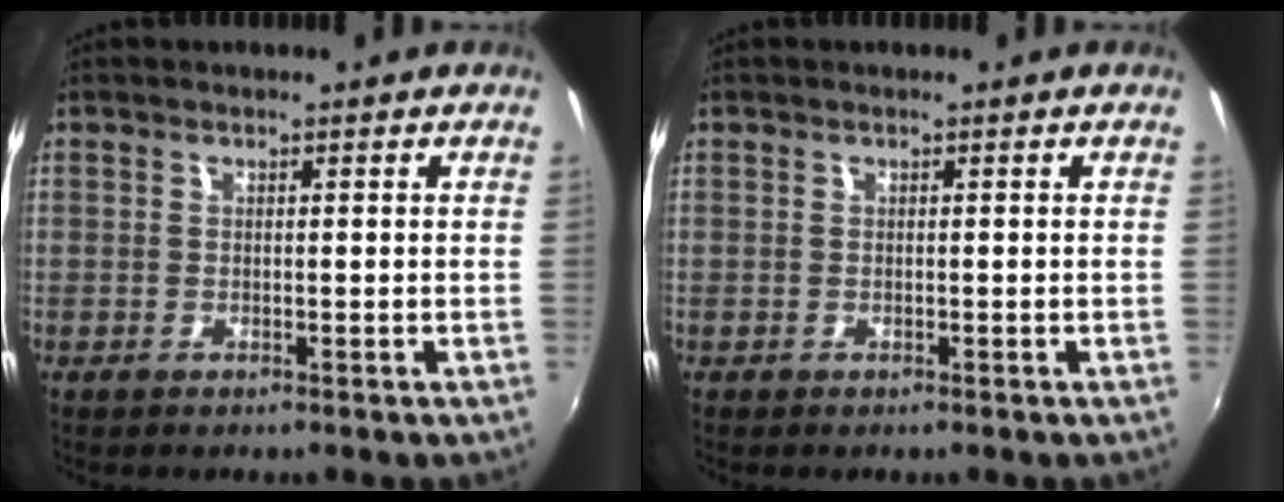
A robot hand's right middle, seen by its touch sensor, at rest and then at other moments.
{"total": 0.0}